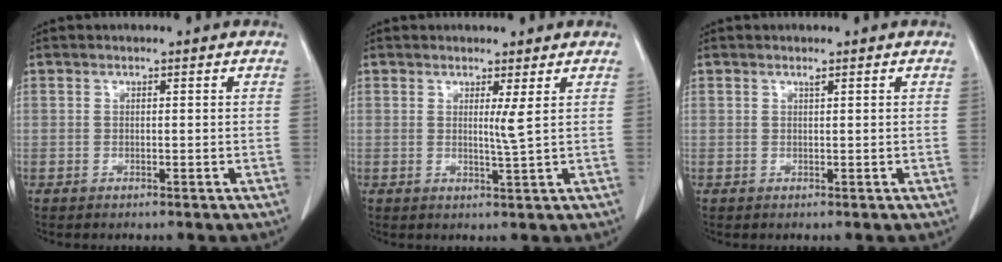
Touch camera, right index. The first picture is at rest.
{"total": 2.0, "force": [0.7, -0.6, 1.7], "torque": [-0.035, -0.011, 0.015]}
{"total": 0.5, "force": [0.3, 0.0, 0.4], "torque": [-0.010, -0.001, 0.008]}